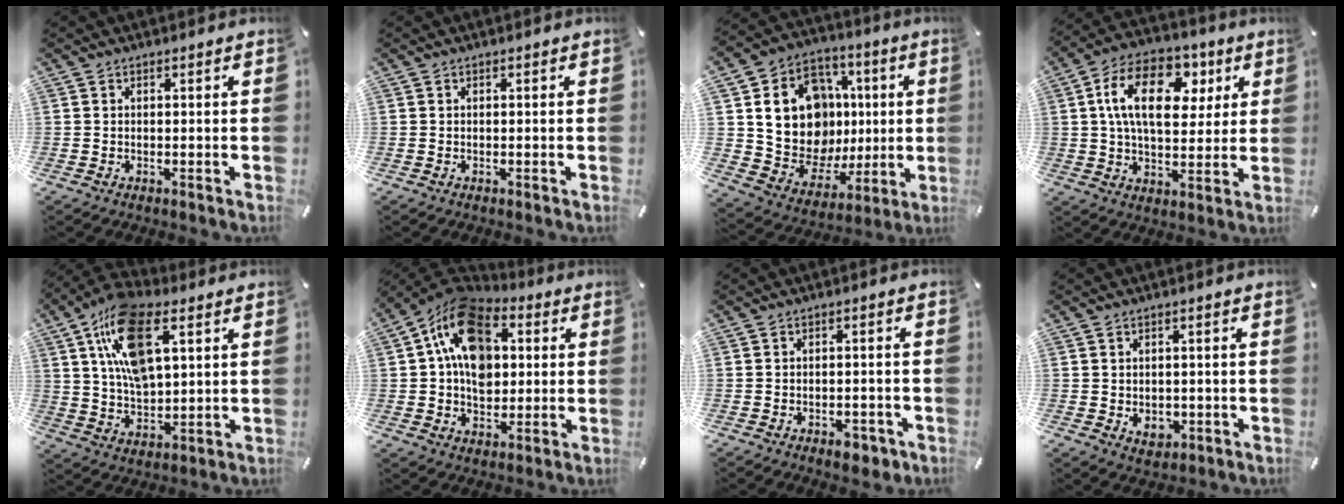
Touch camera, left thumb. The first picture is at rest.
{"total": 0.0}
{"total": 18.5, "force": [3.9, 15.3, 9.6], "torque": [-0.172, -0.020, 0.090]}
{"total": 17.7, "force": [5.5, 11.2, 12.6], "torque": [-0.220, -0.002, 0.093]}
{"total": 16.1, "force": [7.2, 8.1, 11.8], "torque": [-0.244, -0.012, 0.125]}
{"total": 16.0, "force": [3.2, 12.1, 10.0], "torque": [-0.178, -0.008, 0.055]}
{"total": 4.1, "force": [-2.6, 2.2, 2.4], "torque": [-0.032, 0.017, -0.044]}
{"total": 3.5, "force": [-0.5, 3.1, 1.6], "torque": [-0.010, -0.002, -0.009]}